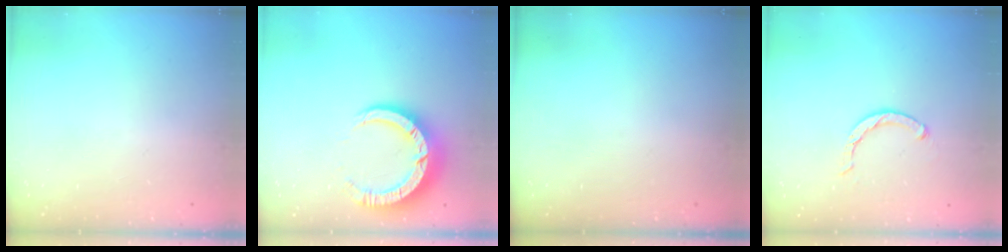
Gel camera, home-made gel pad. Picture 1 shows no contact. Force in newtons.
{"total": 10.4, "press": 10.4, "slide": 1.1}
{"total": 0.0}
{"total": 3.3, "press": 3.3, "slide": 0.3}